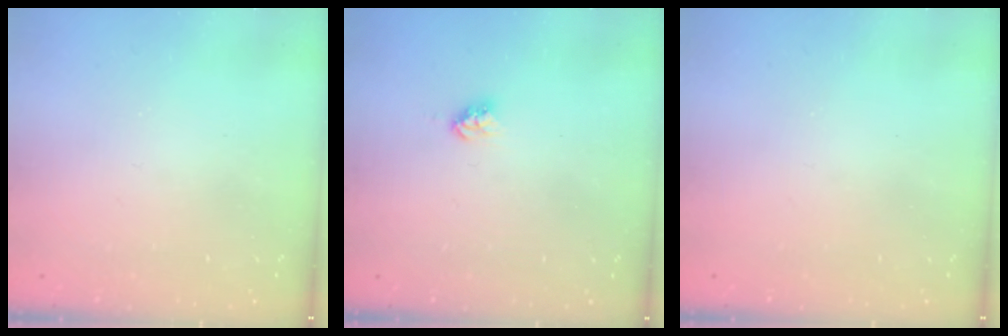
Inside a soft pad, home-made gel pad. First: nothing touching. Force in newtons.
{"total": 3.3, "press": 3.2, "slide": 0.5}
{"total": 0.0}